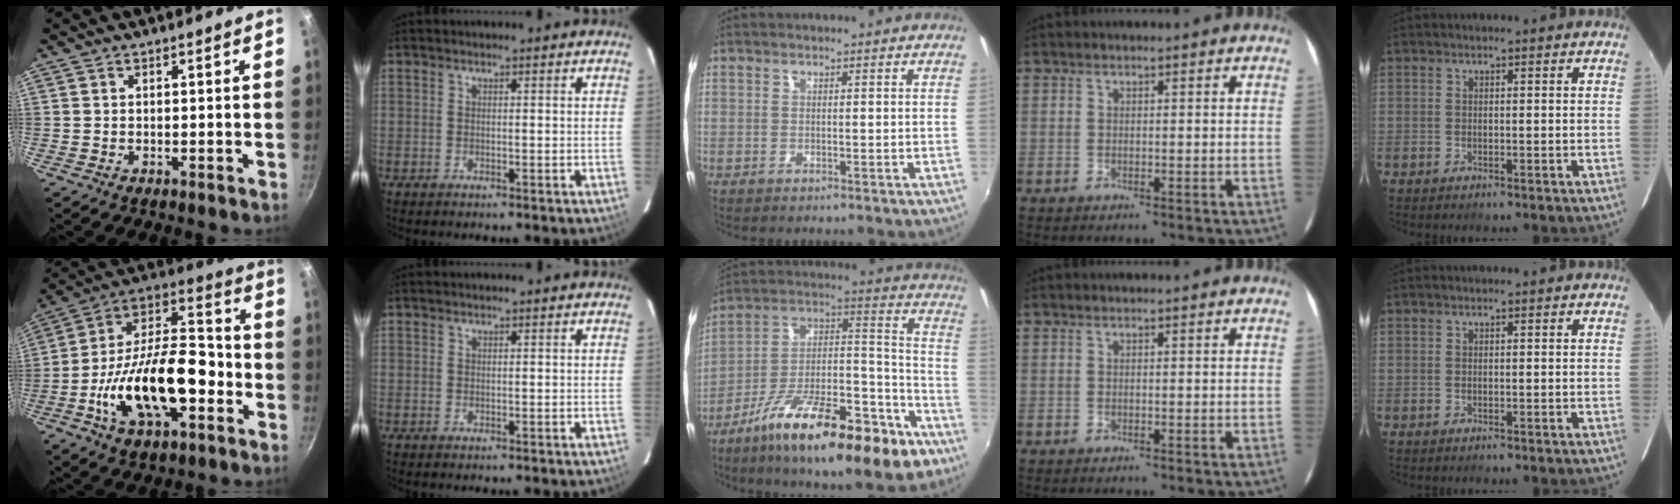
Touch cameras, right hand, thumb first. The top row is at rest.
{"thumb": {"total": 22.8, "force": [-6.6, 11.0, 18.8], "torque": [-0.302, 0.049, -0.119]}, "middle": {"total": 26.7, "force": [-16.3, 8.6, 19.3], "torque": [-0.292, -0.008, -0.259]}}